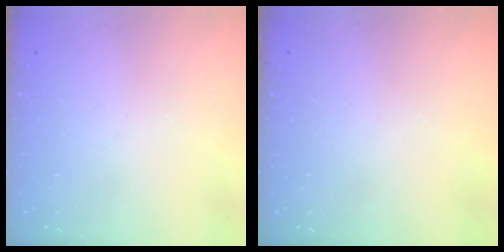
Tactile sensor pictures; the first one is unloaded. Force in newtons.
{"total": 0.0}